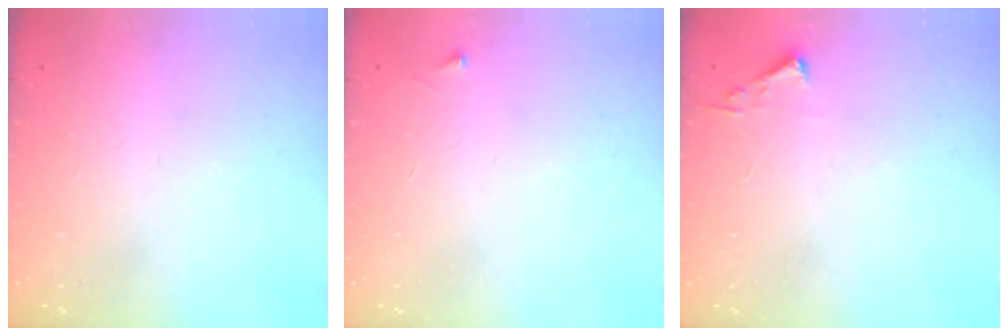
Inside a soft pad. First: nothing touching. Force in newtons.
{"total": 2.5, "press": 2.5, "slide": 0.3}
{"total": 2.4, "press": 2.4, "slide": 0.3}